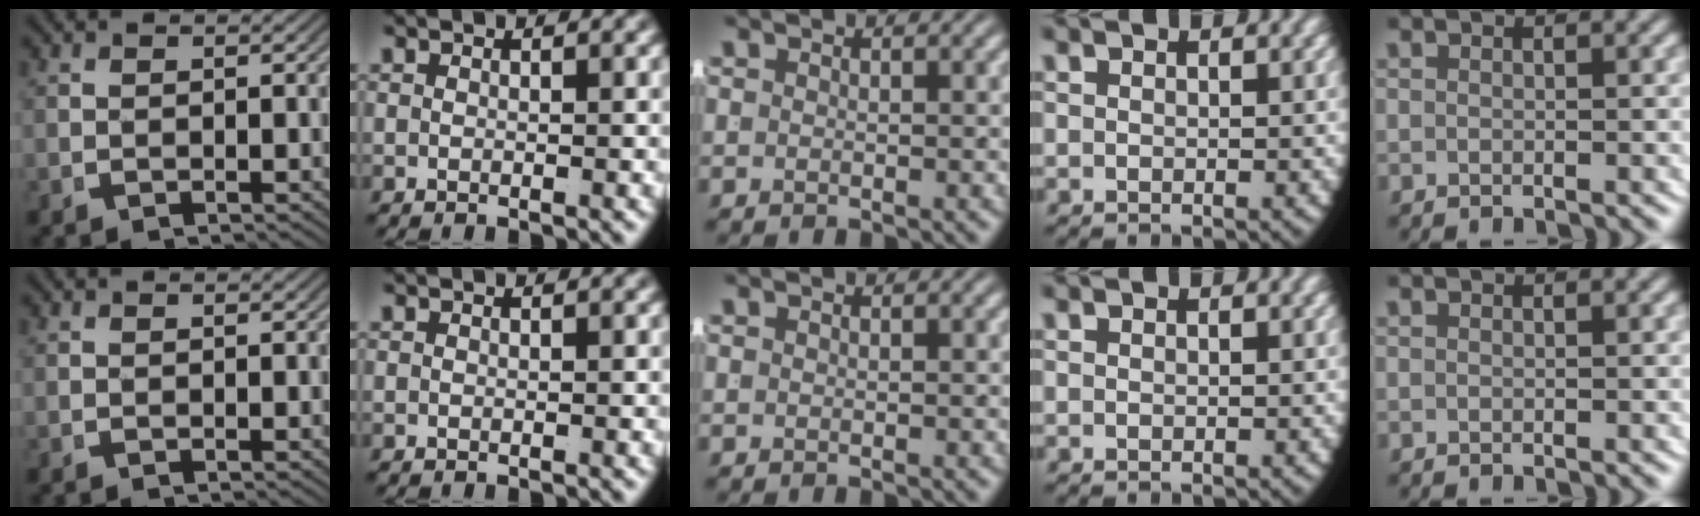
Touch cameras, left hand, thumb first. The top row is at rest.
{}